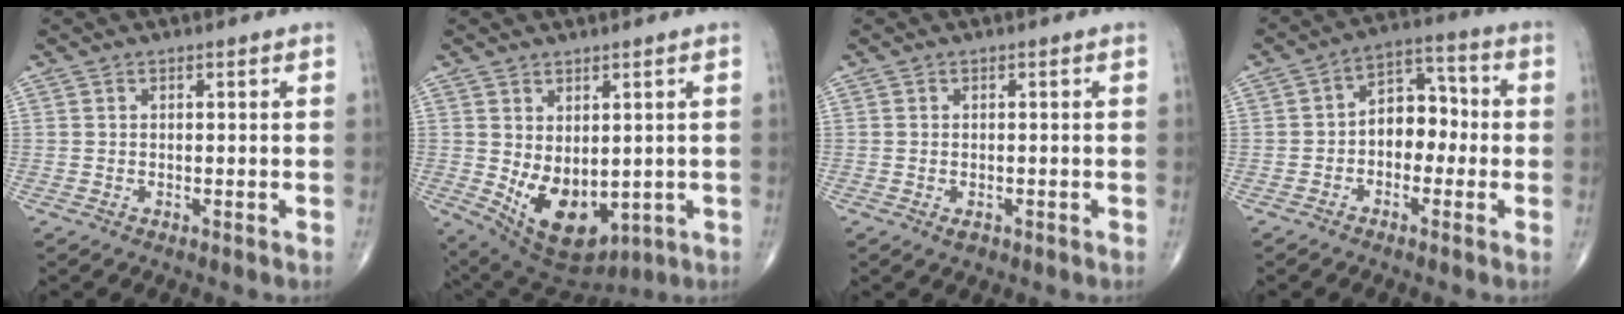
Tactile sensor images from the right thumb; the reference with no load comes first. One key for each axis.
{"total": 12.2, "fx": -1.1, "fy": 7.6, "fz": 9.4, "tx": -0.136, "ty": -0.013, "tz": 0.016}
{"total": 1.3, "fx": -0.6, "fy": 0.9, "fz": 0.8, "tx": -0.008, "ty": 0.003, "tz": -0.006}
{"total": 8.3, "fx": -1.1, "fy": 5.9, "fz": 5.8, "tx": -0.052, "ty": 0.038, "tz": -0.033}